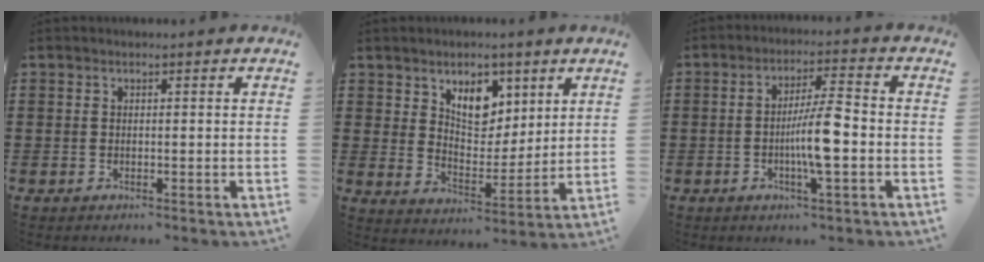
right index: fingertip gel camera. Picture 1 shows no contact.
{"total": 7.7, "force": [4.7, 4.9, 3.6], "torque": [-0.070, -0.010, 0.083]}
{"total": 7.2, "force": [-1.6, 0.8, 6.9], "torque": [-0.132, -0.005, -0.036]}